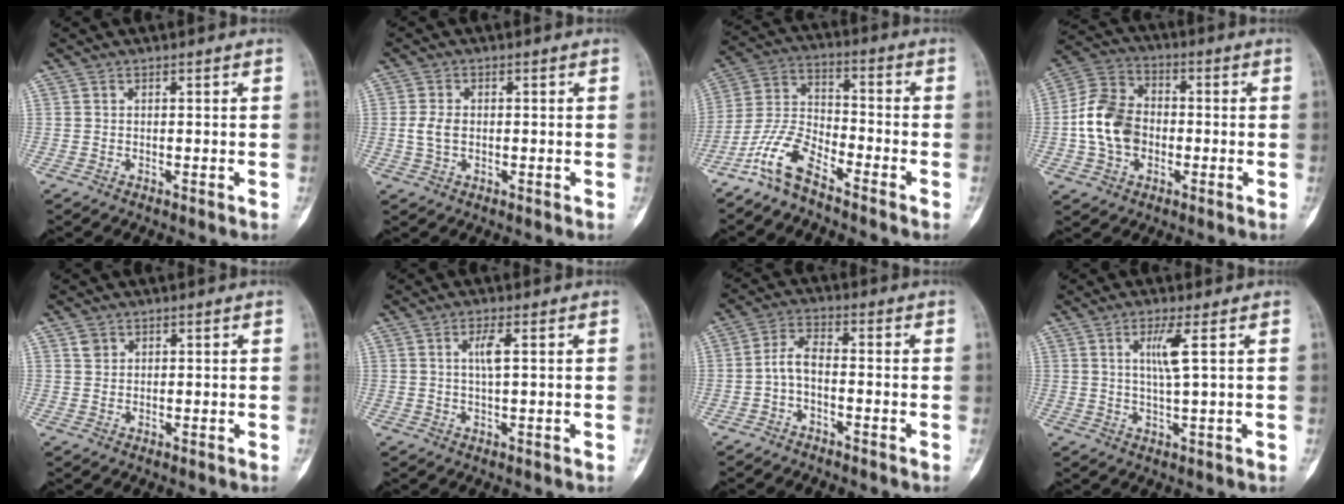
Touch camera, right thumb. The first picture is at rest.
{"total": 3.4, "force": [-0.1, 2.3, 2.6], "torque": [-0.055, 0.007, -0.002]}
{"total": 9.2, "force": [-6.9, 3.0, 5.3], "torque": [-0.118, 0.053, -0.150]}
{"total": 12.1, "force": [-1.7, 9.1, 7.8], "torque": [-0.133, 0.030, -0.040]}
{"total": 1.8, "force": [1.0, 1.4, 0.5], "torque": [0.001, -0.002, 0.016]}
{"total": 3.1, "force": [0.8, 0.6, 2.9], "torque": [-0.057, -0.001, 0.016]}
{"total": 4.4, "force": [-1.6, 2.0, 3.6], "torque": [-0.070, 0.028, -0.040]}
{"total": 4.8, "force": [1.5, 0.0, 4.5], "torque": [-0.094, -0.013, 0.030]}